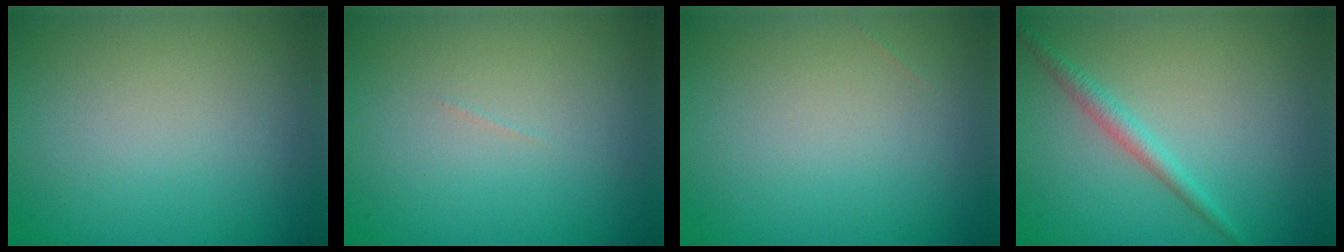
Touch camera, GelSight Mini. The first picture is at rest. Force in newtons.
{"total": 0.0}
{"total": 0.0}
{"total": 1.9, "press": 1.9, "slide": 0.0}